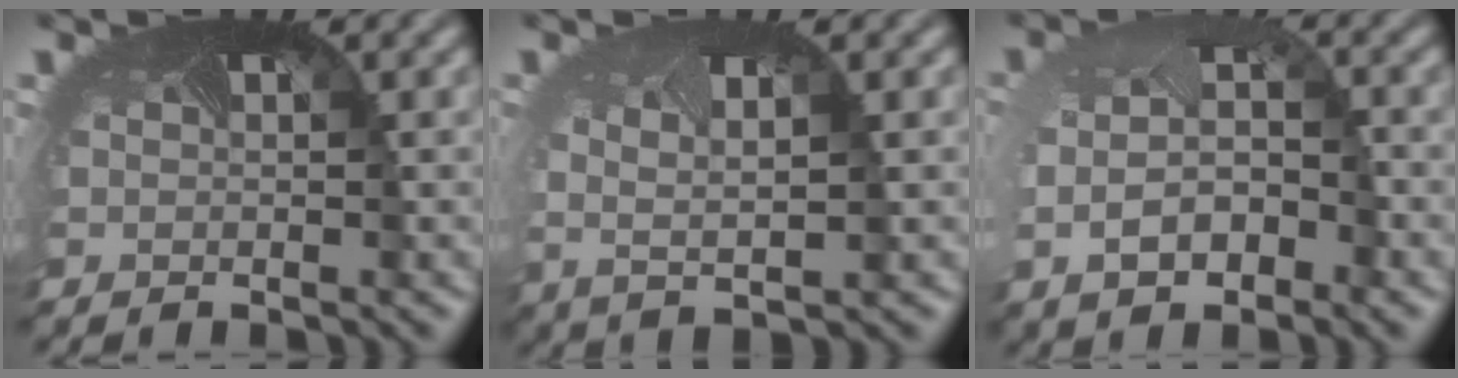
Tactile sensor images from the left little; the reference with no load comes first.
{"total": 1.5, "force": [0.1, 0.1, 1.5], "torque": [-0.051, -0.010, -0.002]}
{"total": 4.3, "force": [-1.2, 2.4, 3.4], "torque": [-0.082, -0.008, -0.026]}